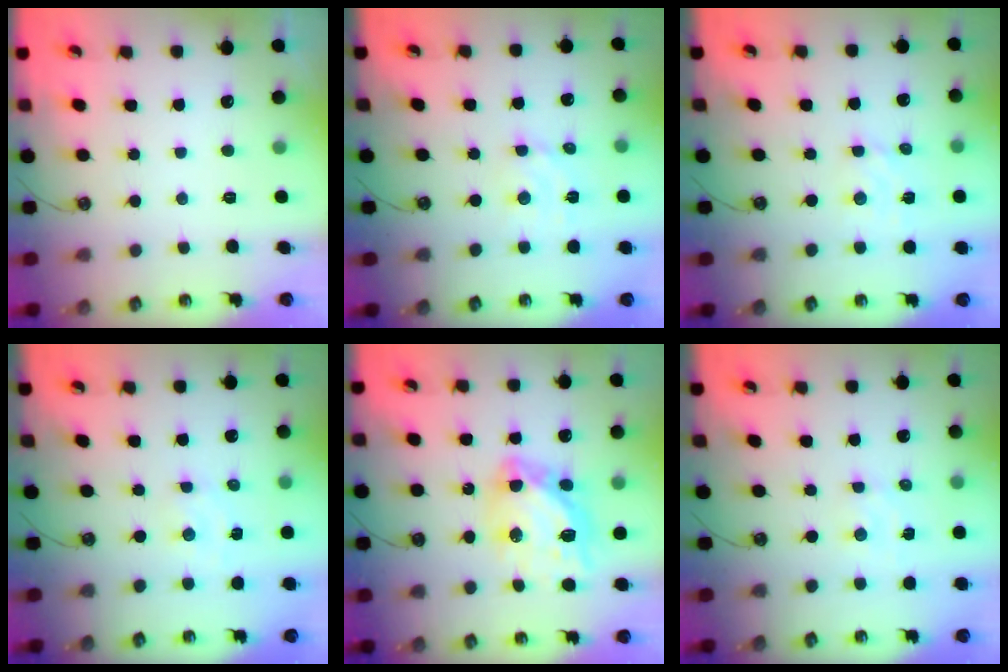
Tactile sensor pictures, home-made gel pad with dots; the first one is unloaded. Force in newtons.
{"total": 3.7, "press": 3.7, "slide": 0.1}
{"total": 3.3, "press": 3.3, "slide": 0.3}
{"total": 1.9, "press": 1.9, "slide": 0.3}
{"total": 15.7, "press": 15.6, "slide": 1.7}
{"total": 2.2, "press": 2.2, "slide": 0.3}